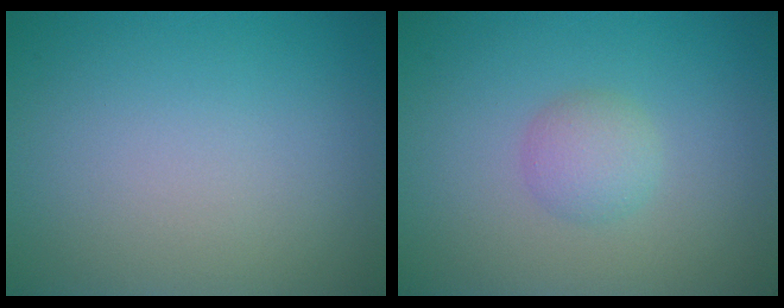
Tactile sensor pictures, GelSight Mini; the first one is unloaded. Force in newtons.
{"total": 2.0, "press": 2.0, "slide": 0.1}